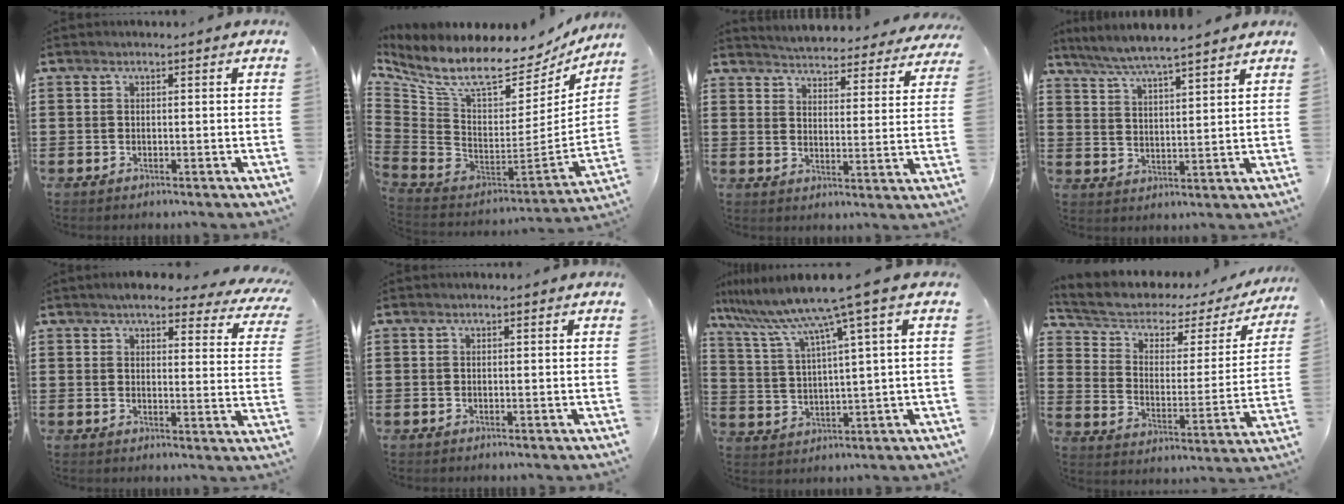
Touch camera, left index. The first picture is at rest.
{"total": 9.5, "force": [7.1, 2.7, 5.8], "torque": [-0.145, -0.074, 0.118]}
{"total": 4.1, "force": [4.1, -0.4, 0.4], "torque": [-0.030, -0.036, 0.068]}
{"total": 5.2, "force": [4.7, -0.3, 2.2], "torque": [-0.059, -0.022, 0.081]}
{"total": 5.0, "force": [4.4, 0.9, 2.3], "torque": [-0.044, -0.020, 0.075]}
{"total": 0.0}
{"total": 9.5, "force": [6.5, -1.2, 6.9], "torque": [-0.166, -0.044, 0.098]}
{"total": 4.3, "force": [2.7, 2.3, 2.4], "torque": [-0.067, -0.024, 0.041]}